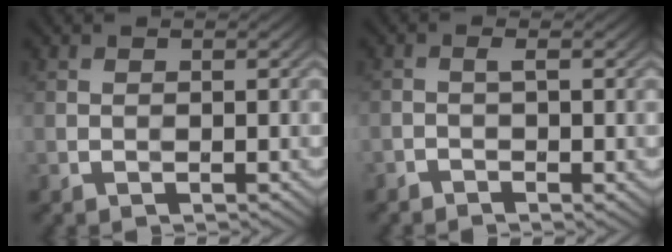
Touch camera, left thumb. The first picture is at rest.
{"total": 1.0, "force": [-0.5, 0.1, 0.9], "torque": [-0.015, 0.003, -0.010]}